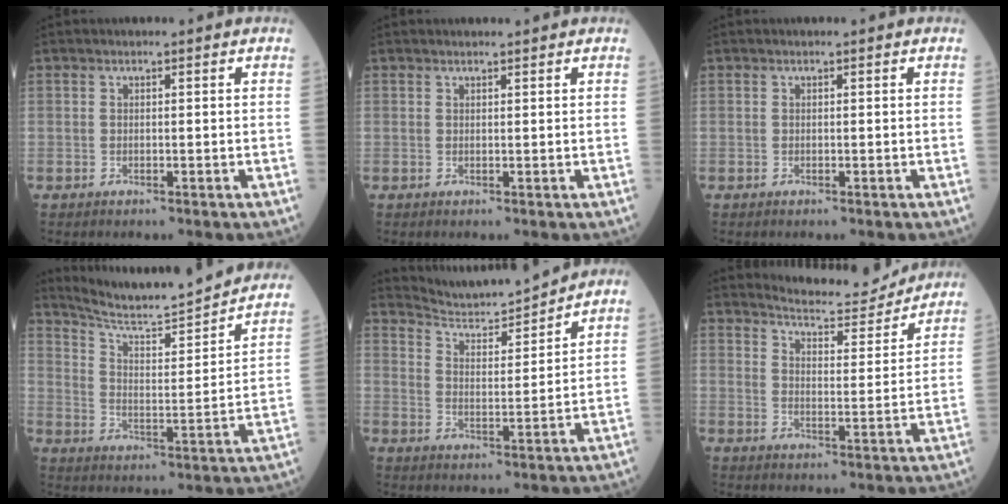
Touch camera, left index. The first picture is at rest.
{"total": 1.5, "force": [1.4, 0.1, 0.4], "torque": [-0.005, 0.012, 0.024]}
{"total": 0.0}
{"total": 20.9, "force": [19.4, 0.1, 7.8], "torque": [-0.128, -0.041, 0.273]}
{"total": 8.4, "force": [8.3, -0.5, 0.7], "torque": [-0.026, -0.001, 0.152]}
{"total": 10.1, "force": [9.9, 1.1, 1.5], "torque": [-0.026, -0.008, 0.139]}